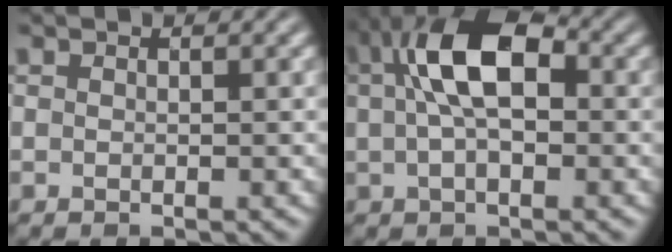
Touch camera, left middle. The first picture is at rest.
{"total": 7.7, "force": [1.6, 3.8, 6.6], "torque": [-0.126, 0.019, 0.021]}